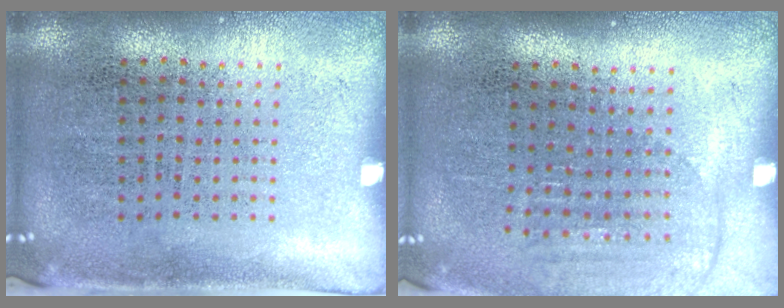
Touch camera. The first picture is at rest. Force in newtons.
{"total": 1.3, "press": 1.2, "slide": 0.6}